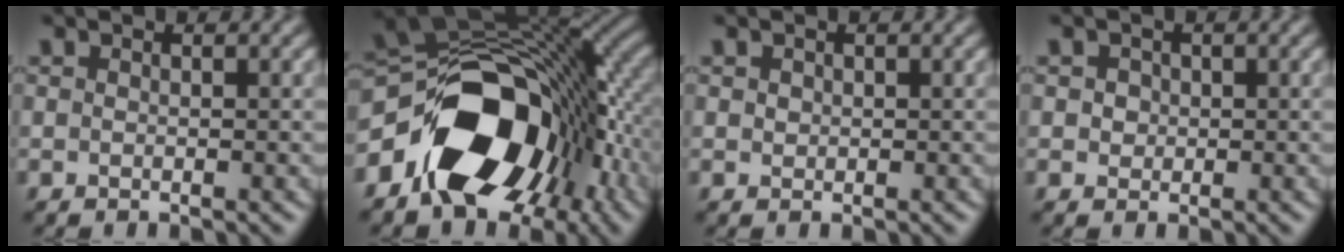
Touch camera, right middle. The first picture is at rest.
{"total": 14.9, "force": [-5.3, 9.7, 10.0], "torque": [-0.153, -0.009, -0.097]}
{"total": 0.6, "force": [0.3, 0.5, 0.2], "torque": [-0.002, -0.001, 0.005]}
{"total": 1.3, "force": [0.3, 1.1, 0.5], "torque": [-0.003, 0.002, 0.002]}